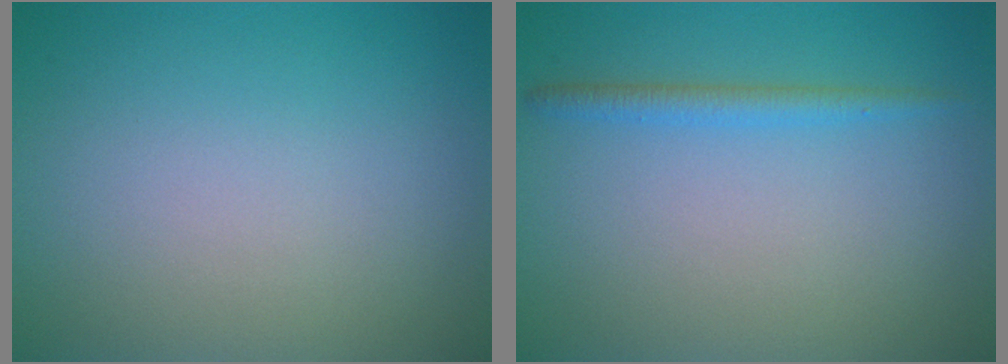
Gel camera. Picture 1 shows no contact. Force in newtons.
{"total": 1.6, "press": 1.6, "slide": 0.1}